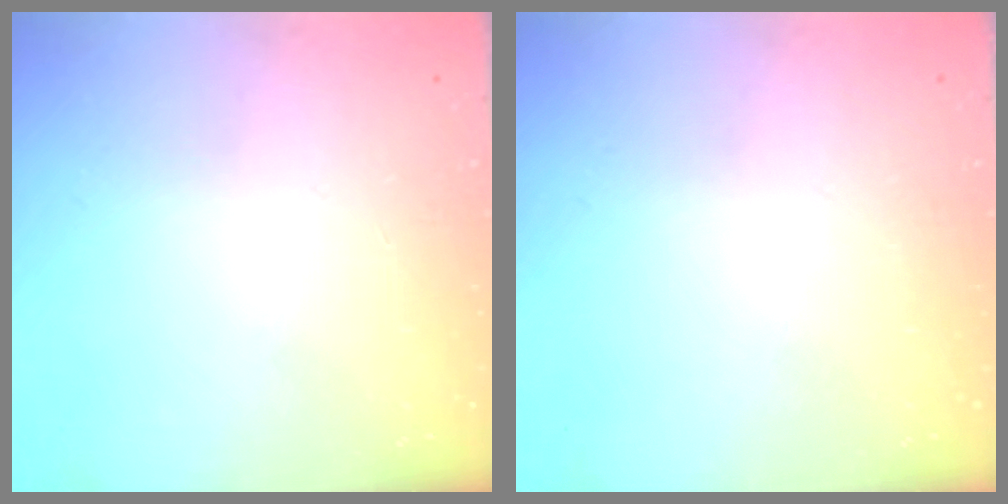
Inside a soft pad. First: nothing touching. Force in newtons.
{"total": 0.0}